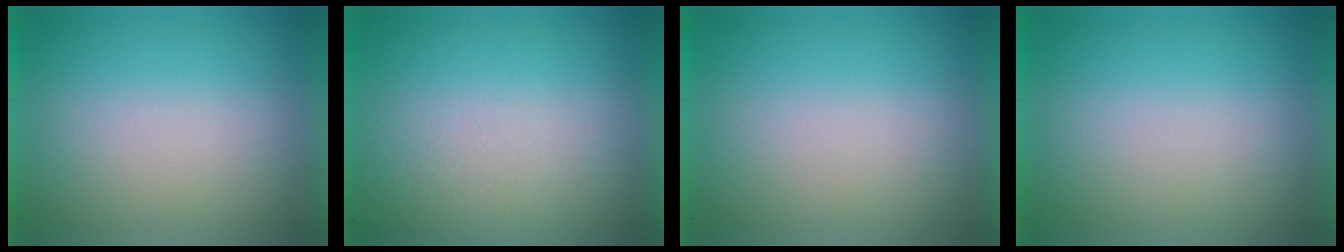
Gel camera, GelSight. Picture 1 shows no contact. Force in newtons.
{"total": 3.0}
{"total": 0.0}
{"total": 0.0}